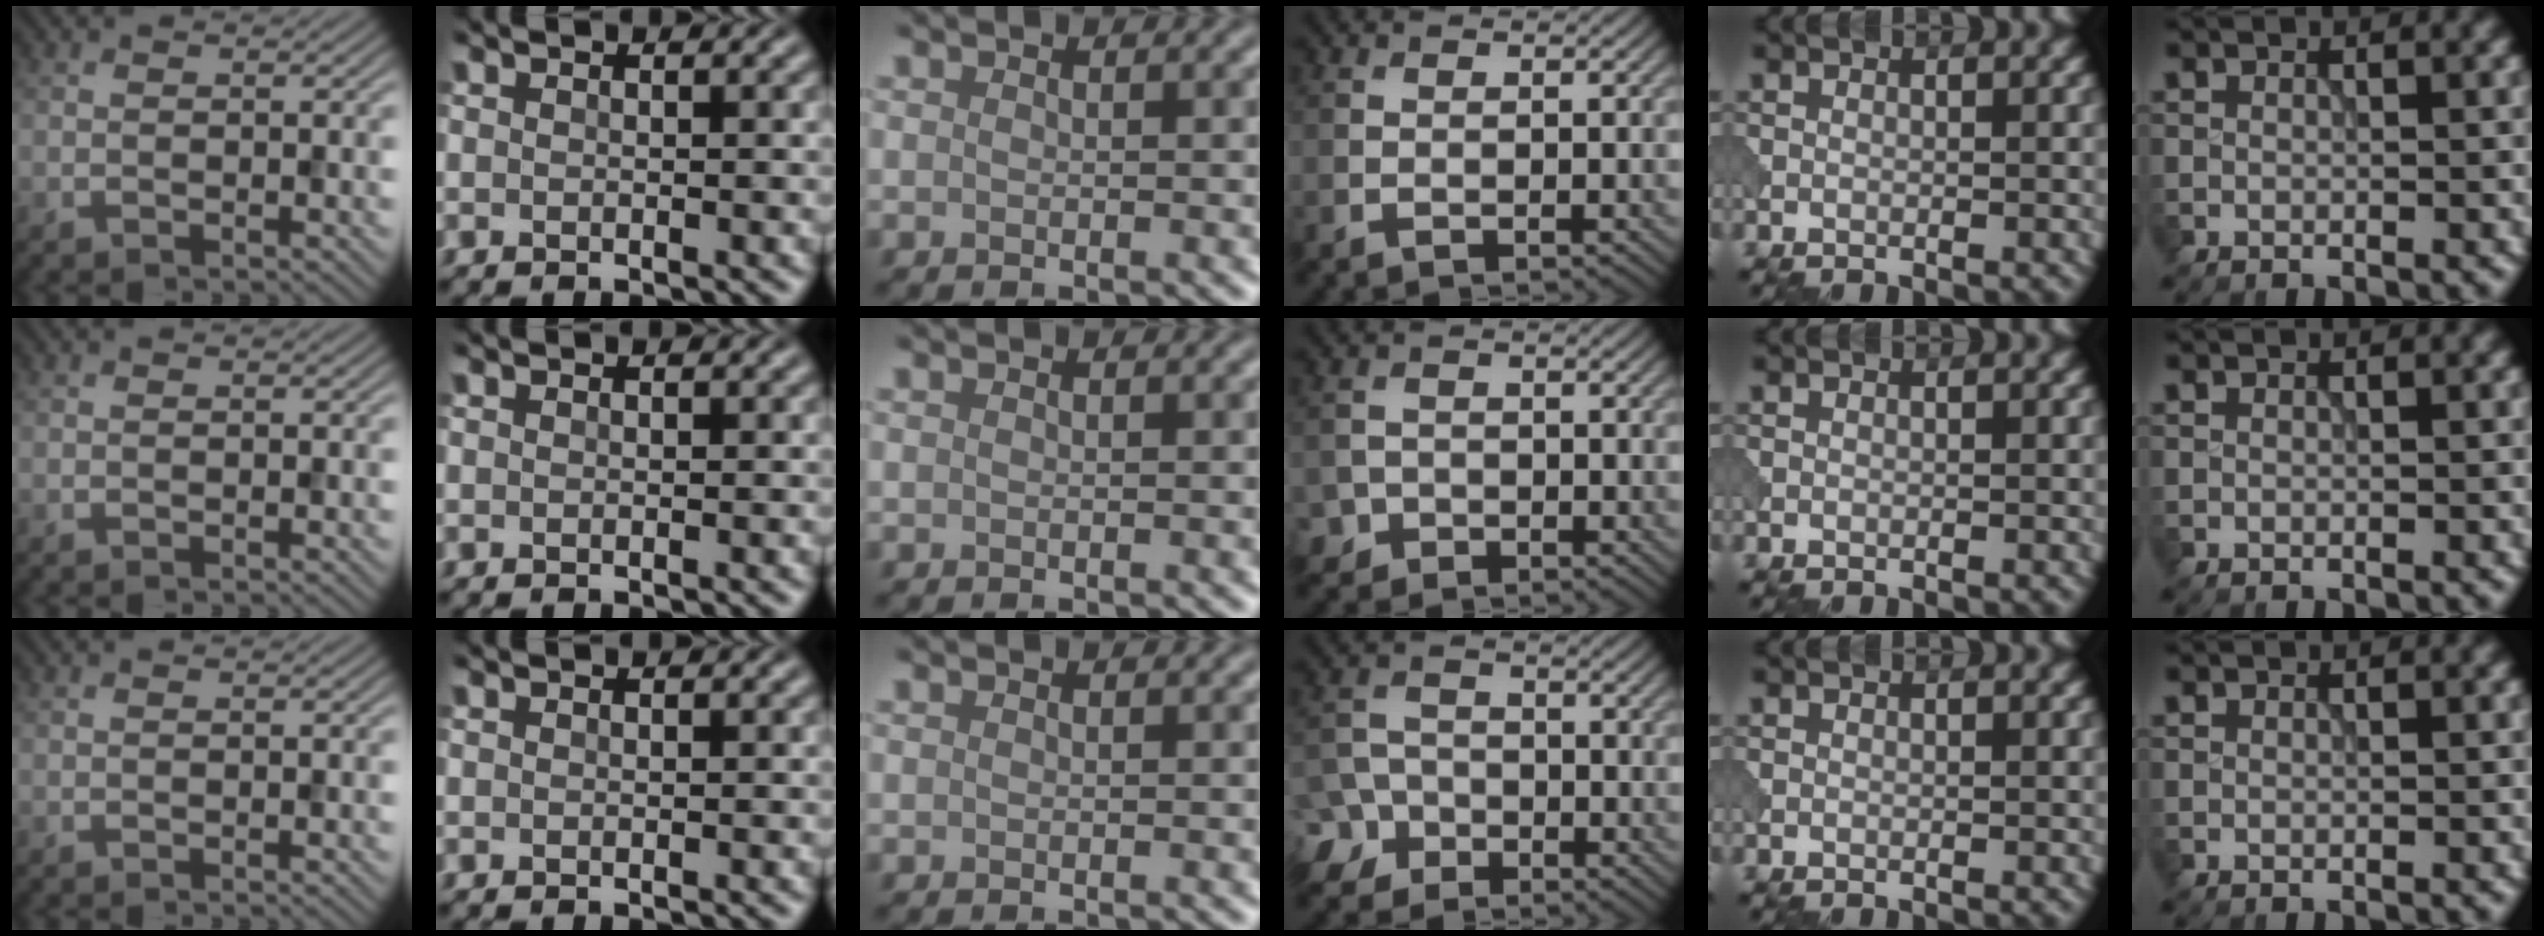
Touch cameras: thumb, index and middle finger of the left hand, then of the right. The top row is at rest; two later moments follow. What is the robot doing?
{"motion": "open", "object": "sandwich press"}